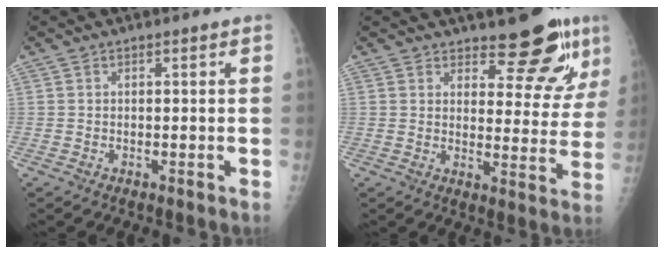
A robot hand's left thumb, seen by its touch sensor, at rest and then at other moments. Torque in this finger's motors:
{"motor_torque": [0.07, 0.05, 0.61, -0.30, 0.00]}